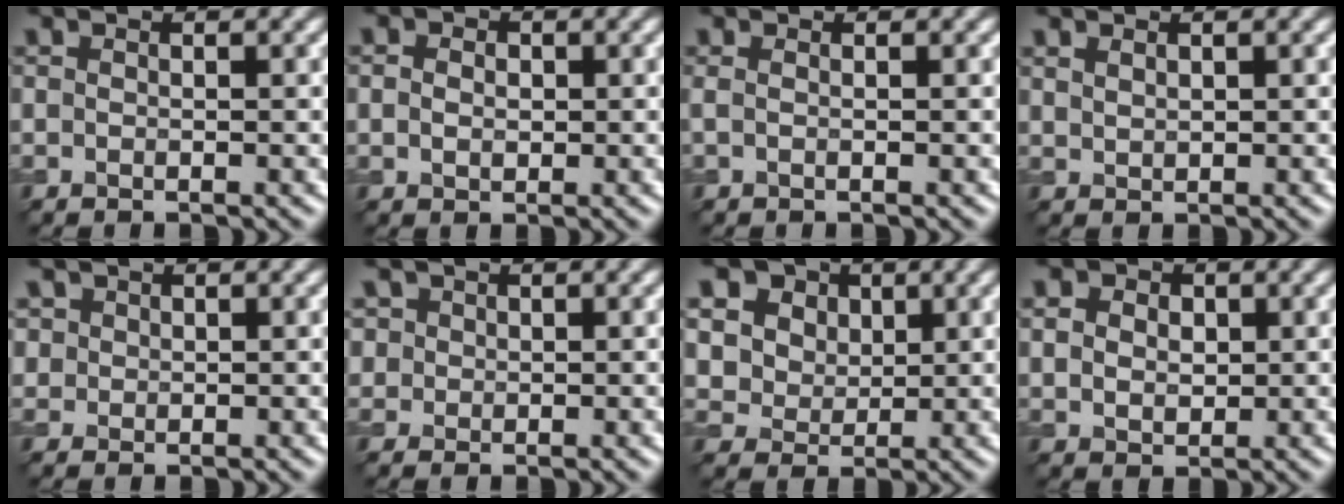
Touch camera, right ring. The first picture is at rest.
{"total": 2.0, "force": [0.3, 1.6, 1.2], "torque": [-0.019, 0.009, -0.003]}
{"total": 0.8, "force": [0.1, 0.3, 0.7], "torque": [-0.013, -0.002, -0.004]}
{"total": 0.9, "force": [0.7, 0.4, 0.4], "torque": [-0.012, 0.000, 0.018]}
{"total": 1.5, "force": [0.7, 1.3, 0.2], "torque": [-0.003, -0.005, 0.020]}
{"total": 2.5, "force": [1.3, 2.1, 0.7], "torque": [-0.023, 0.004, 0.029]}
{"total": 10.7, "force": [5.6, 7.9, 4.6], "torque": [-0.110, 0.022, 0.085]}
{"total": 4.5, "force": [1.9, 3.3, 2.3], "torque": [-0.047, 0.013, 0.015]}